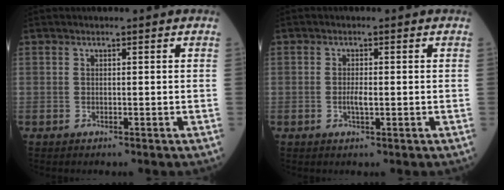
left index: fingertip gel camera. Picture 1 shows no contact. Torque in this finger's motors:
{"motor_torque": [0.11, 0.08, 0.03, 0.02]}